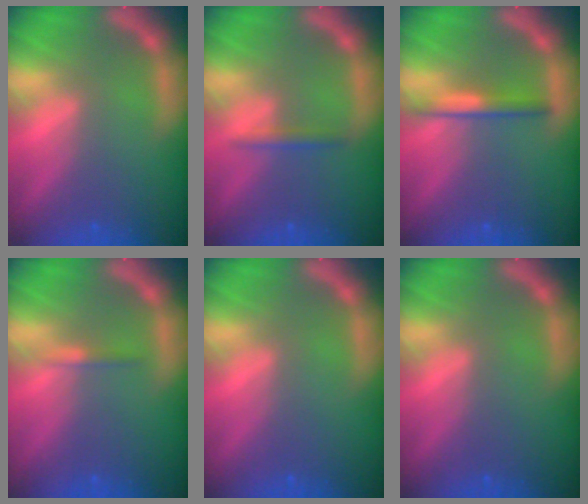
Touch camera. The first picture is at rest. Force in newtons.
{"total": 1.4}
{"total": 2.4}
{"total": 0.9}
{"total": 0.0}
{"total": 0.0}